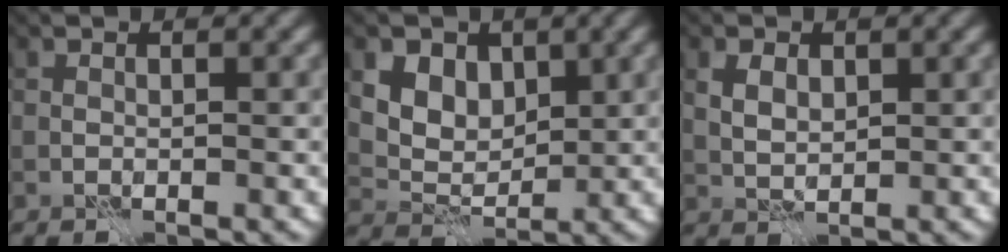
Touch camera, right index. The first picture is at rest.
{"total": 6.1, "force": [2.9, 4.4, 3.1], "torque": [-0.070, -0.007, 0.057]}
{"total": 2.2, "force": [0.7, 1.4, 1.6], "torque": [-0.035, 0.000, 0.014]}